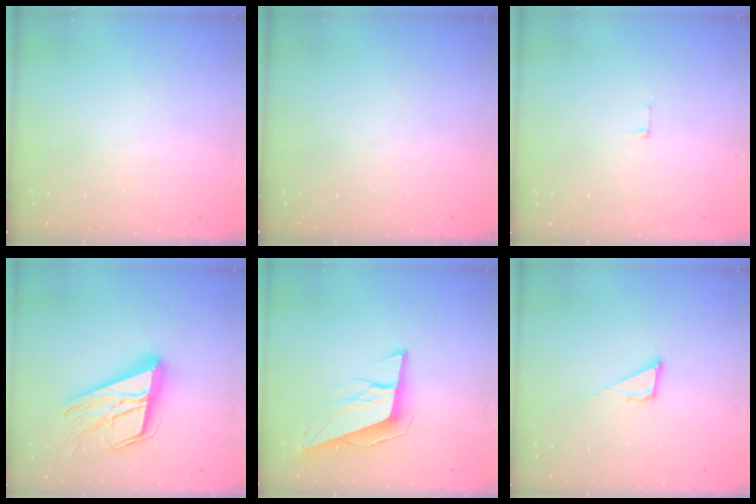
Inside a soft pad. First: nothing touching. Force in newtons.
{"total": 0.0}
{"total": 3.8, "press": 3.8, "slide": 0.3}
{"total": 20.2, "press": 20.0, "slide": 2.6}
{"total": 9.8, "press": 9.6, "slide": 2.3}
{"total": 3.3, "press": 3.3, "slide": 0.2}